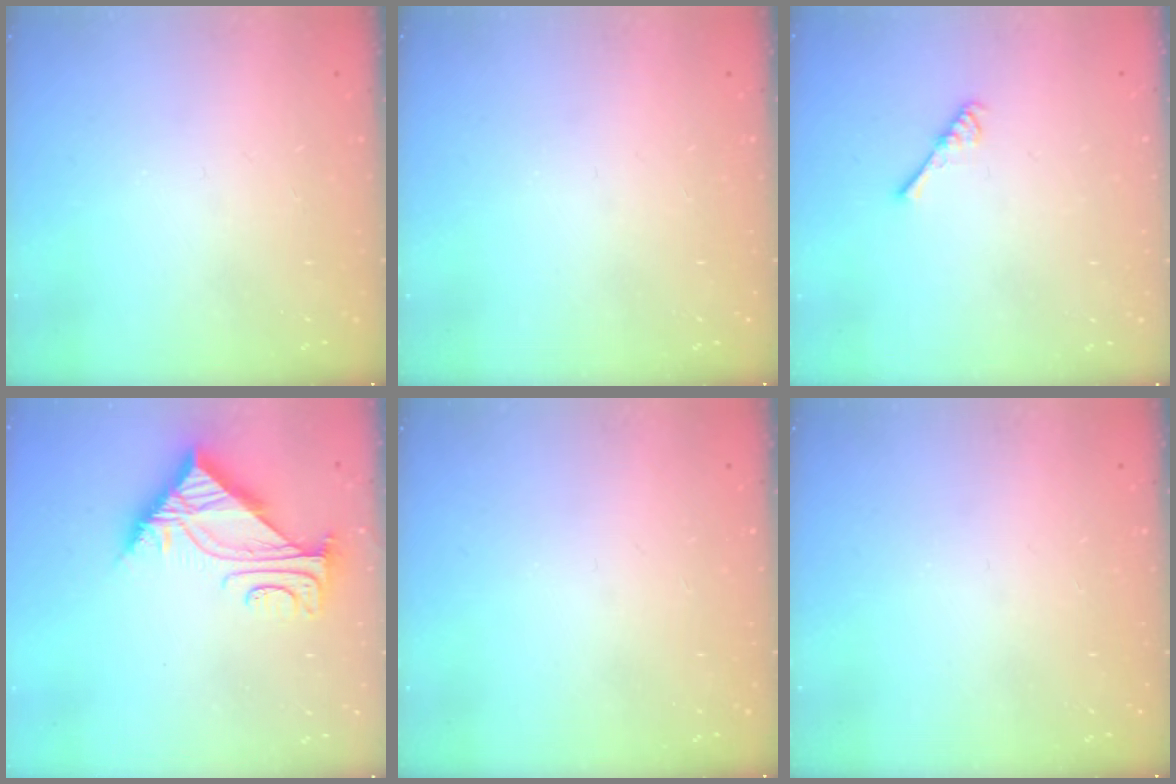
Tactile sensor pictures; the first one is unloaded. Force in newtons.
{"total": 0.0}
{"total": 2.6, "press": 2.6, "slide": 0.5}
{"total": 6.6, "press": 6.6, "slide": 0.8}
{"total": 0.0}
{"total": 0.0}